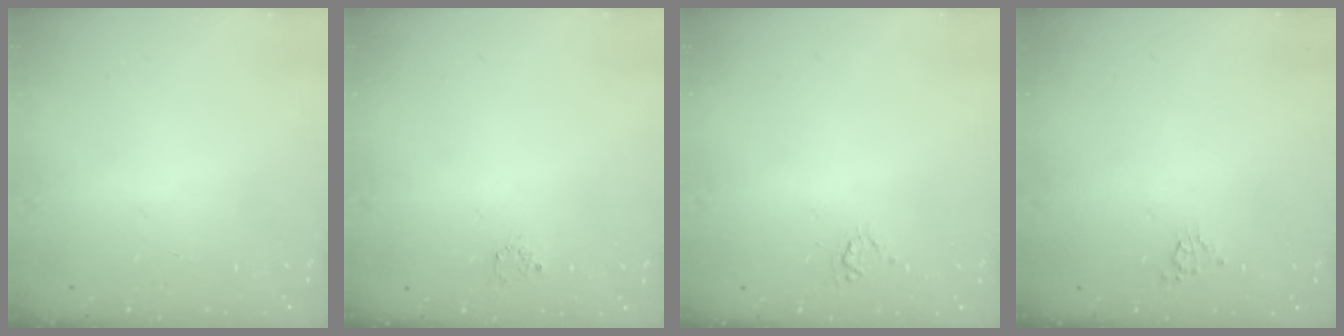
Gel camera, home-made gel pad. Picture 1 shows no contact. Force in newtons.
{"total": 2.3, "press": 2.3, "slide": 0.2}
{"total": 3.2, "press": 3.1, "slide": 0.4}
{"total": 3.3, "press": 3.3, "slide": 0.3}